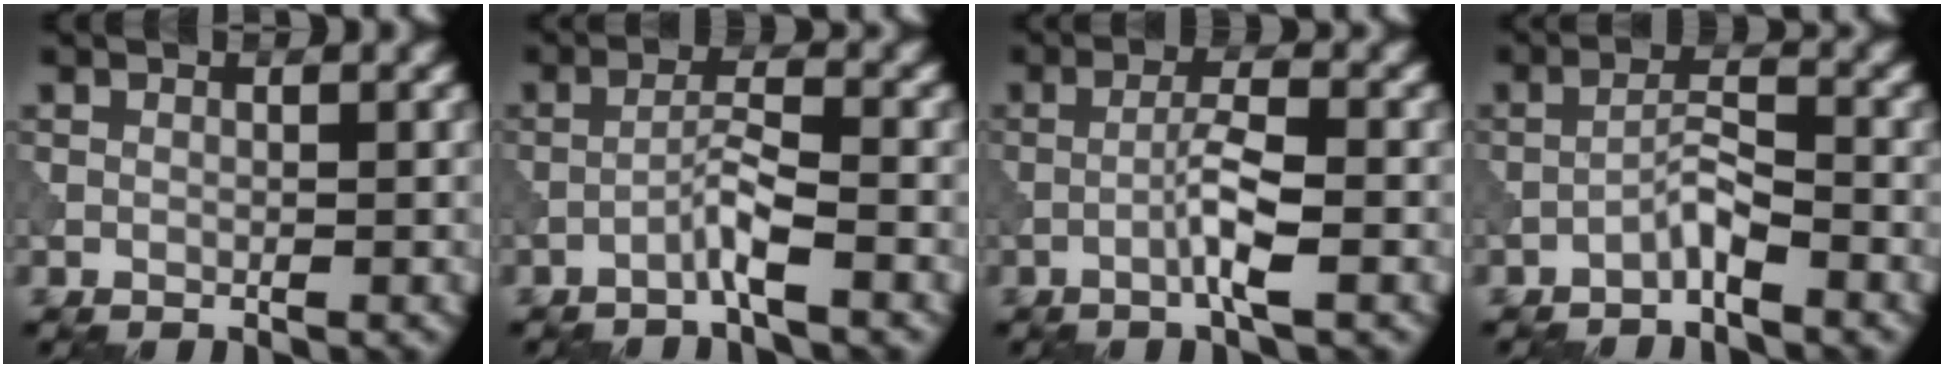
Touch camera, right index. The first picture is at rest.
{"total": 2.4, "force": [-1.4, -0.1, 1.9], "torque": [-0.040, 0.014, -0.034]}
{"total": 3.2, "force": [-1.1, 0.1, 3.0], "torque": [-0.058, 0.010, -0.027]}
{"total": 2.1, "force": [-1.5, 0.1, 1.4], "torque": [-0.028, 0.014, -0.033]}